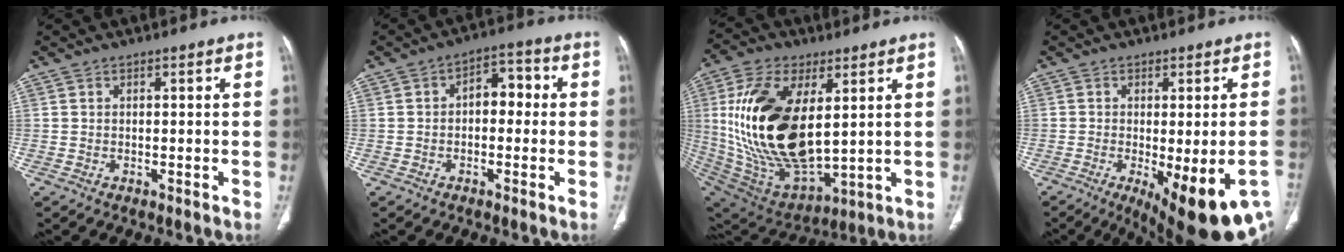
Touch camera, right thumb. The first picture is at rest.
{"total": 6.2, "force": [0.0, 4.0, 4.8], "torque": [-0.045, 0.026, -0.011]}
{"total": 26.2, "force": [4.4, 13.5, 22.0], "torque": [-0.427, -0.030, 0.095]}
{"total": 16.1, "force": [-7.2, 5.1, 13.5], "torque": [-0.139, -0.012, -0.088]}